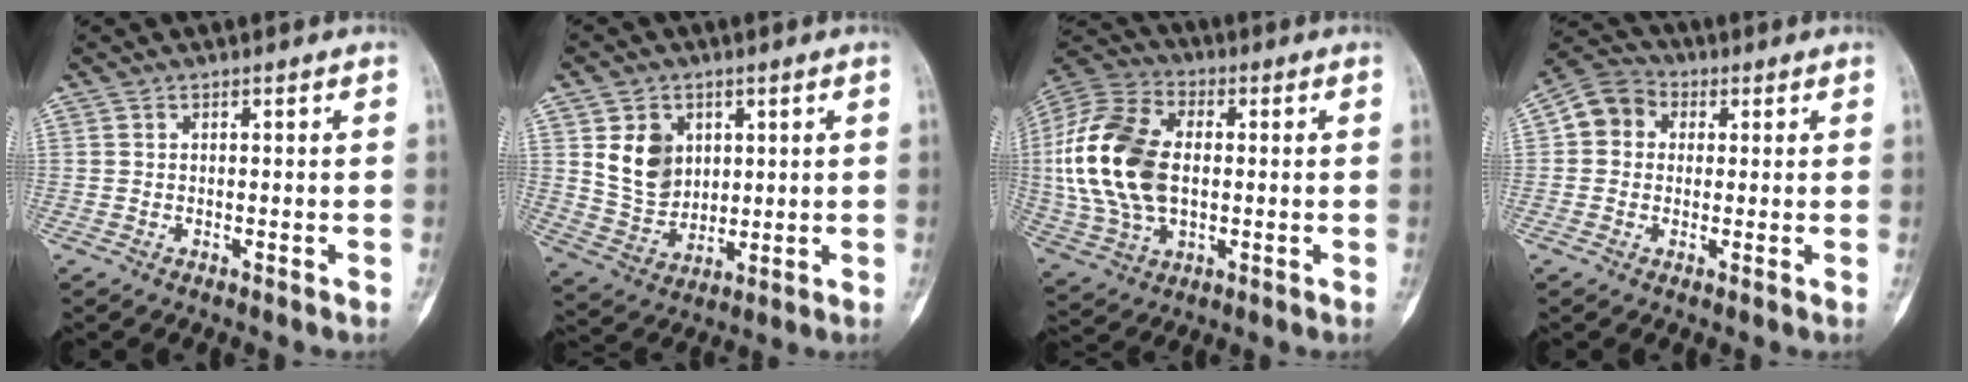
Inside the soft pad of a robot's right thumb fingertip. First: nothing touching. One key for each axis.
{"total": 9.6, "fx": 2.9, "fy": 7.7, "fz": 5.0, "tx": -0.059, "ty": -0.020, "tz": 0.067}
{"total": 20.6, "fx": 0.7, "fy": 13.0, "fz": 16.0, "tx": -0.332, "ty": 0.011, "tz": 0.016}
{"total": 7.1, "fx": 1.2, "fy": 6.2, "fz": 3.4, "tx": -0.040, "ty": 0.019, "tz": 0.007}